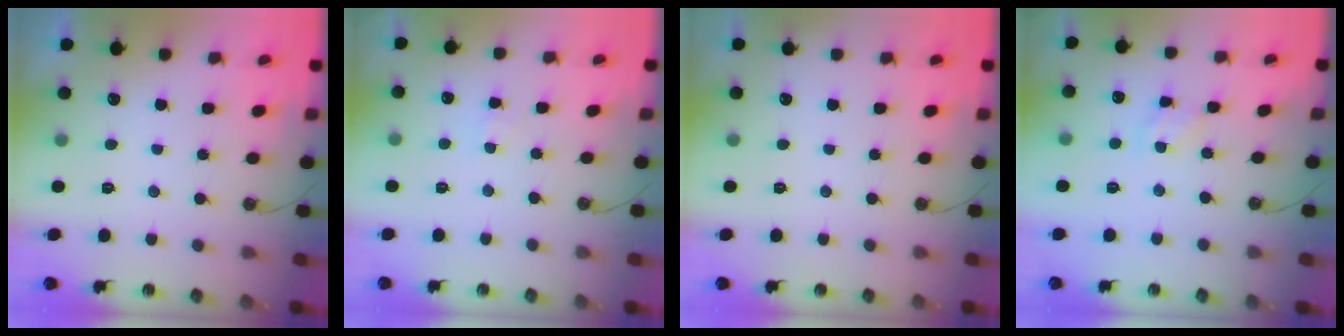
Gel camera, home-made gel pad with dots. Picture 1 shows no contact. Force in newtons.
{"total": 2.5, "press": 2.5, "slide": 0.5}
{"total": 0.0}
{"total": 3.0, "press": 2.9, "slide": 0.4}